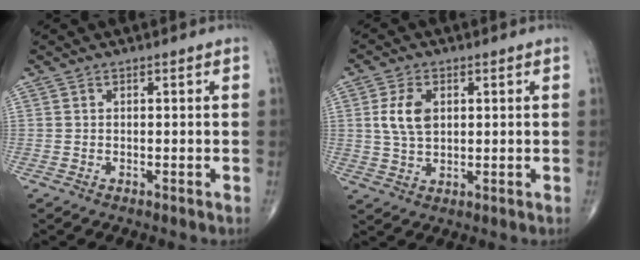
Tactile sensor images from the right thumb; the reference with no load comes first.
{"total": 6.4, "force": [1.4, 4.0, 4.8], "torque": [-0.091, -0.003, 0.027]}